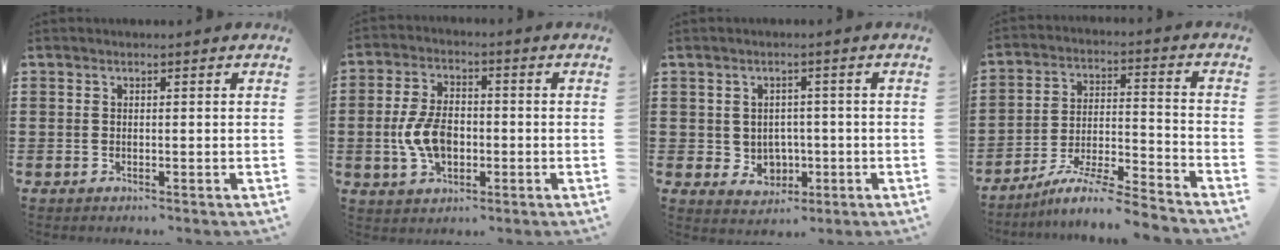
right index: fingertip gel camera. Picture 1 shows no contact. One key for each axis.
{"total": 7.7, "fx": -1.2, "fy": 4.5, "fz": 6.1, "tx": -0.144, "ty": -0.003, "tz": -0.026}
{"total": 3.2, "fx": 0.4, "fy": 3.1, "fz": 0.8, "tx": -0.022, "ty": -0.002, "tz": 0.003}
{"total": 8.0, "fx": -7.1, "fy": 0.0, "fz": 3.6, "tx": -0.070, "ty": -0.004, "tz": -0.142}